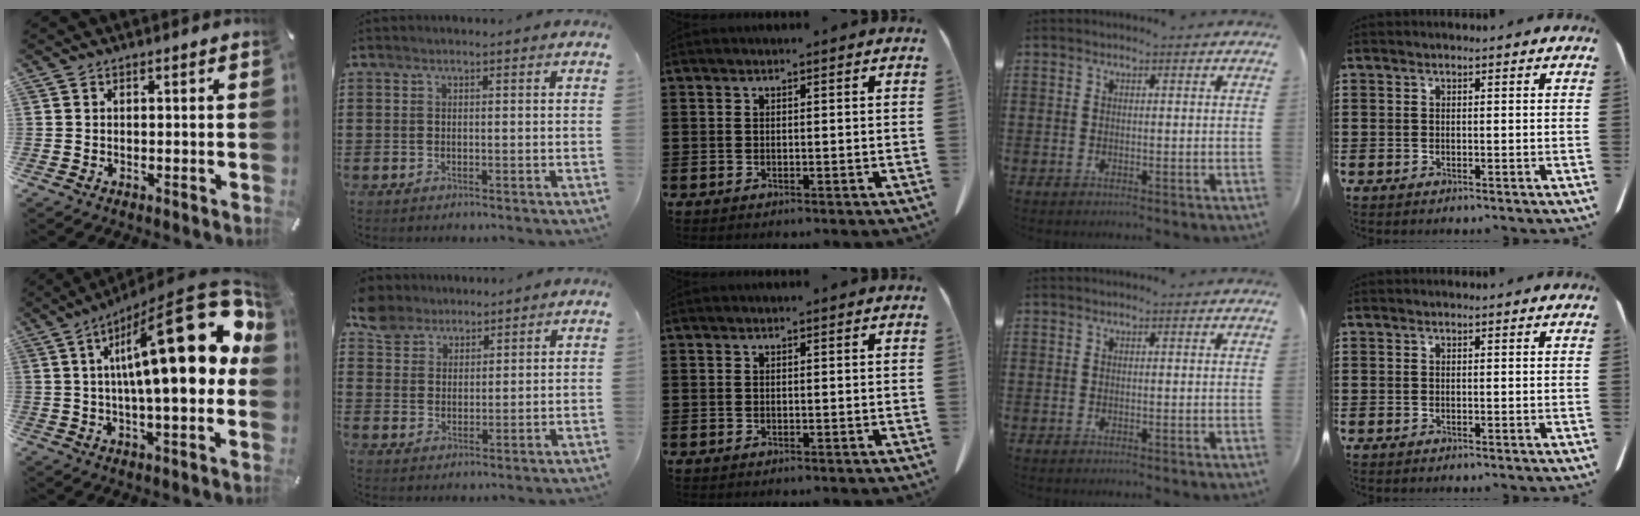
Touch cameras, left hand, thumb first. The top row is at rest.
{"thumb": {"total": 27.5, "force": [7.4, 8.2, 25.2], "torque": [-0.387, -0.063, 0.117]}, "index": {"total": 5.3, "force": [4.5, 2.7, 0.5], "torque": [-0.034, -0.002, 0.088]}}